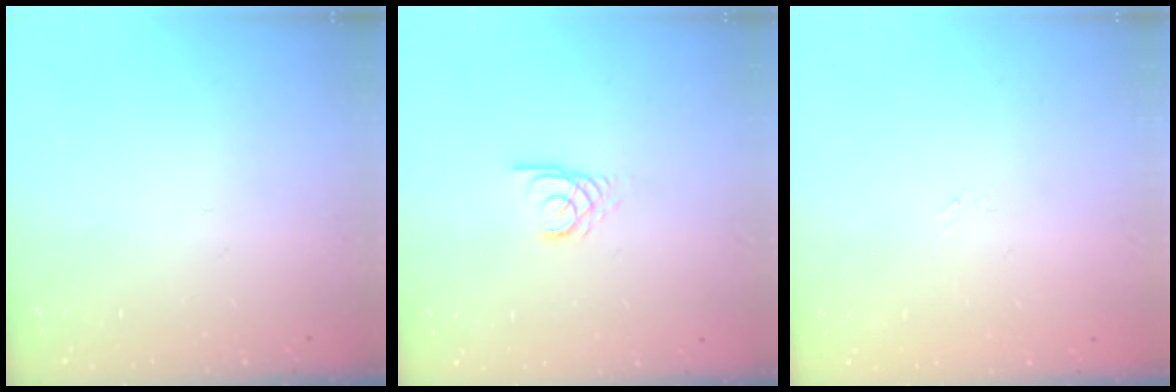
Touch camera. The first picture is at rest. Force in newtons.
{"total": 2.9, "press": 2.9, "slide": 0.2}
{"total": 1.5, "press": 1.4, "slide": 0.3}